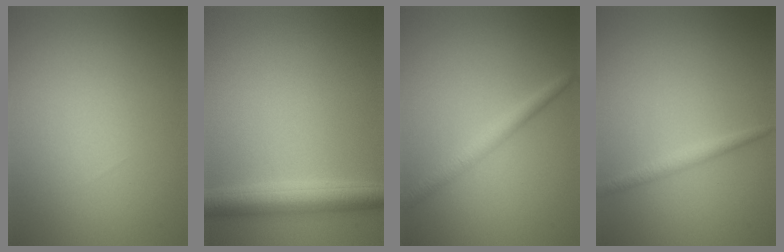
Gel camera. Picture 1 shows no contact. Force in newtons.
{"total": 4.1, "press": 4.1, "slide": 0.1}
{"total": 1.5, "press": 1.5, "slide": 0.1}
{"total": 1.4, "press": 1.4, "slide": 0.1}